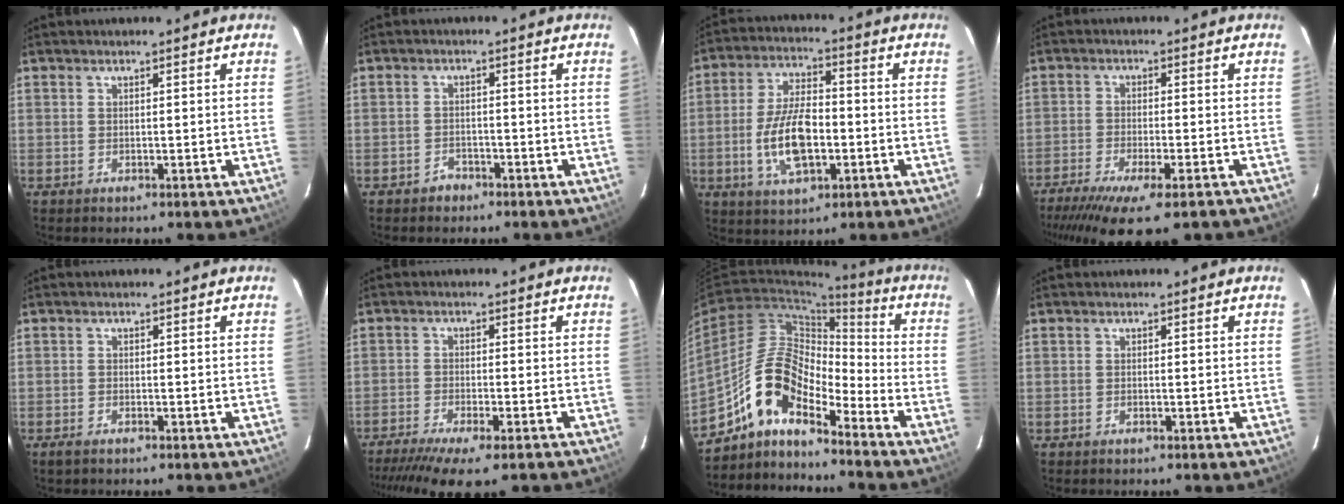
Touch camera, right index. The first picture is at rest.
{"total": 2.5, "force": [-1.9, 1.6, 0.4], "torque": [-0.010, 0.007, -0.027]}
{"total": 11.9, "force": [-2.8, 5.5, 10.2], "torque": [-0.206, 0.002, -0.046]}
{"total": 15.2, "force": [-11.4, 3.2, 9.5], "torque": [-0.192, -0.054, -0.180]}
{"total": 1.5, "force": [-1.2, 0.5, 0.8], "torque": [-0.020, -0.002, -0.023]}
{"total": 12.3, "force": [-9.8, 1.9, 7.2], "torque": [-0.153, -0.040, -0.159]}
{"total": 12.2, "force": [-9.0, 4.0, 7.1], "torque": [-0.130, 0.021, -0.184]}
{"total": 0.0}